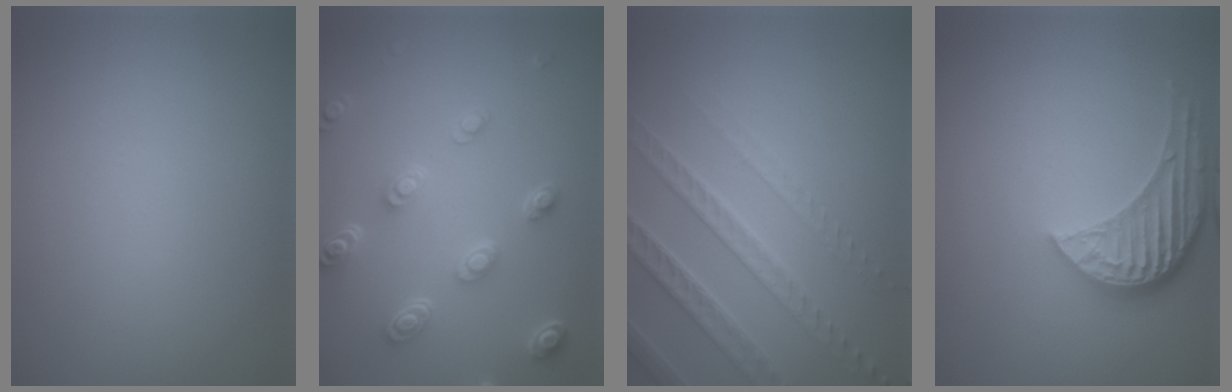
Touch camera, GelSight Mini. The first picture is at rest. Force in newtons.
{"total": 4.6, "press": 3.5, "slide": 3.0}
{"total": 3.8, "press": 3.6, "slide": 1.0}
{"total": 4.8, "press": 3.7, "slide": 3.0}